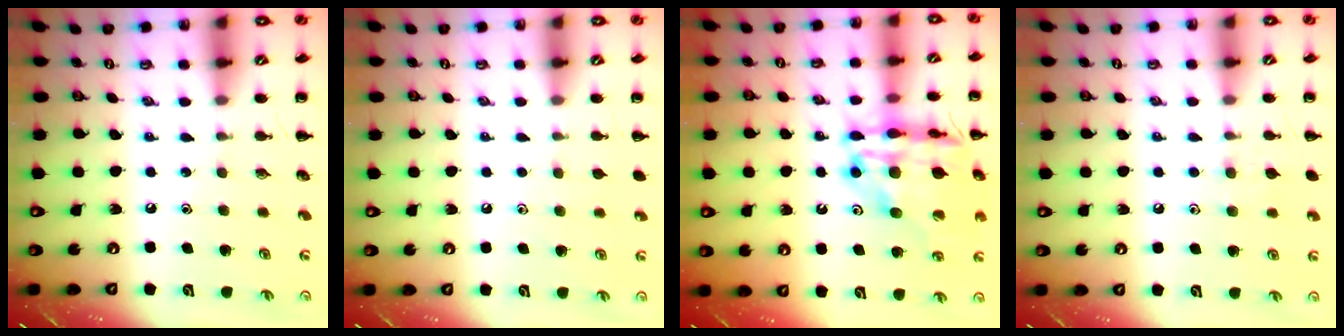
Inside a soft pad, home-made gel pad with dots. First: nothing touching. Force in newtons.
{"total": 1.5, "press": 1.3, "slide": 0.7}
{"total": 21.4, "press": 21.1, "slide": 3.5}
{"total": 5.6, "press": 5.5, "slide": 1.3}